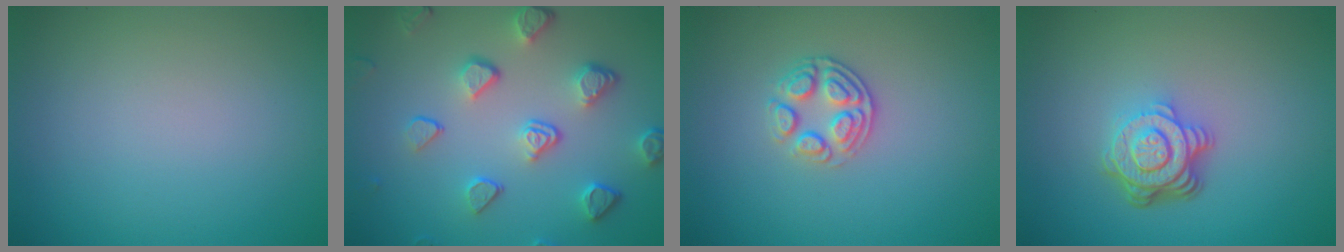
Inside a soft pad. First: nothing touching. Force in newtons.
{"total": 4.9, "press": 3.7, "slide": 3.2}
{"total": 2.6, "press": 2.4, "slide": 1.1}
{"total": 4.8, "press": 3.4, "slide": 3.3}